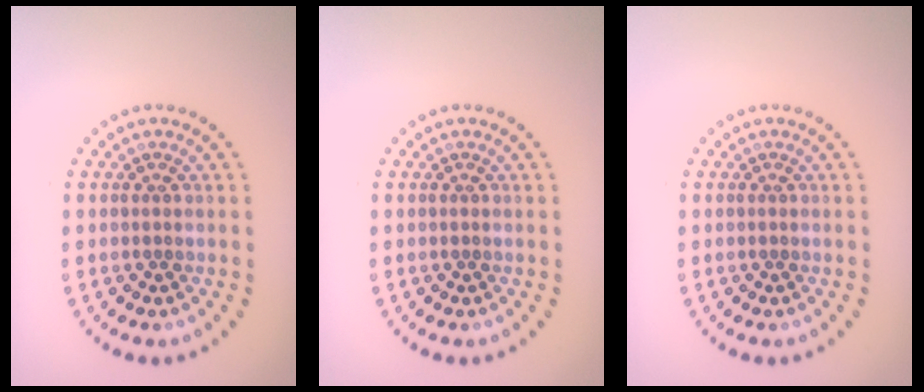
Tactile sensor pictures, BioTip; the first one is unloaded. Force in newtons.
{"total": 0.0}
{"total": 0.0}